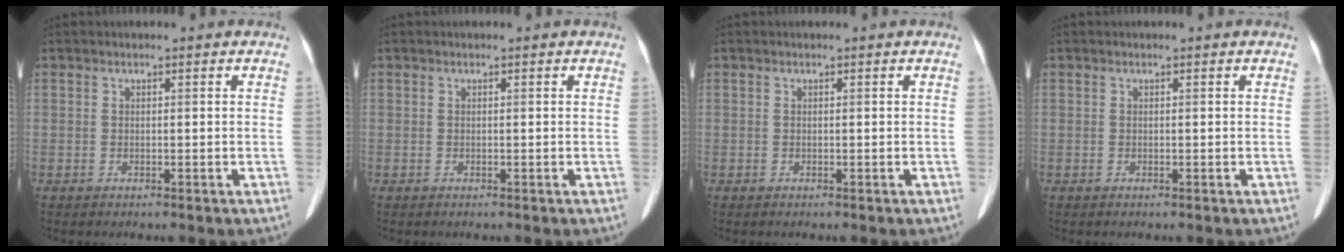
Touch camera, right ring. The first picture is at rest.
{"total": 0.0}
{"total": 0.0}
{"total": 0.0}